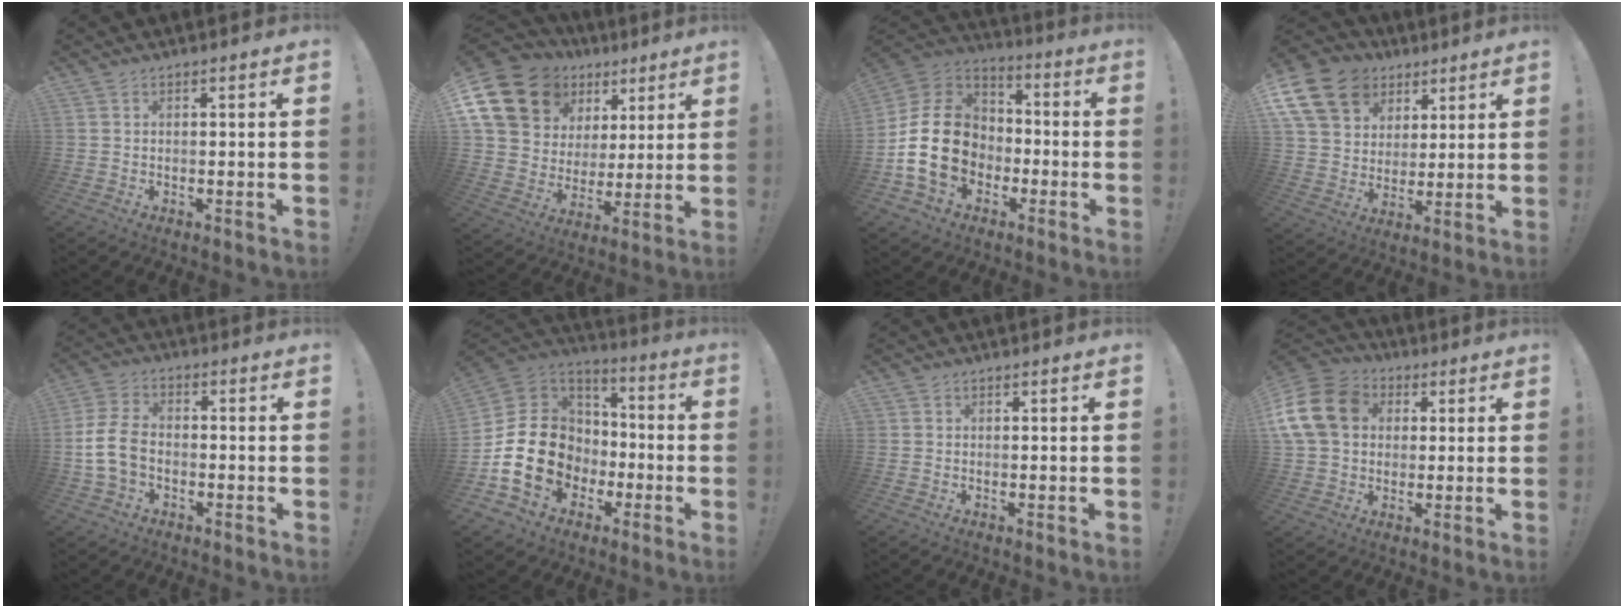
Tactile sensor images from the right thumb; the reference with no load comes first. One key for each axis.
{"total": 18.4, "fx": 10.0, "fy": 13.6, "fz": 7.3, "tx": -0.131, "ty": -0.049, "tz": 0.216}
{"total": 20.0, "fx": -3.0, "fy": 15.5, "fz": 12.3, "tx": -0.224, "ty": 0.029, "tz": -0.036}
{"total": 17.5, "fx": 8.7, "fy": 13.0, "fz": 7.8, "tx": -0.127, "ty": -0.044, "tz": 0.176}
{"total": 10.0, "fx": -2.1, "fy": 6.9, "fz": 6.9, "tx": -0.145, "ty": 0.011, "tz": -0.034}
{"total": 20.1, "fx": -3.5, "fy": 16.7, "fz": 10.7, "tx": -0.195, "ty": 0.023, "tz": -0.029}
{"total": 0.0}
{"total": 18.5, "fx": 3.5, "fy": 14.7, "fz": 10.7, "tx": -0.194, "ty": 0.000, "tz": 0.070}